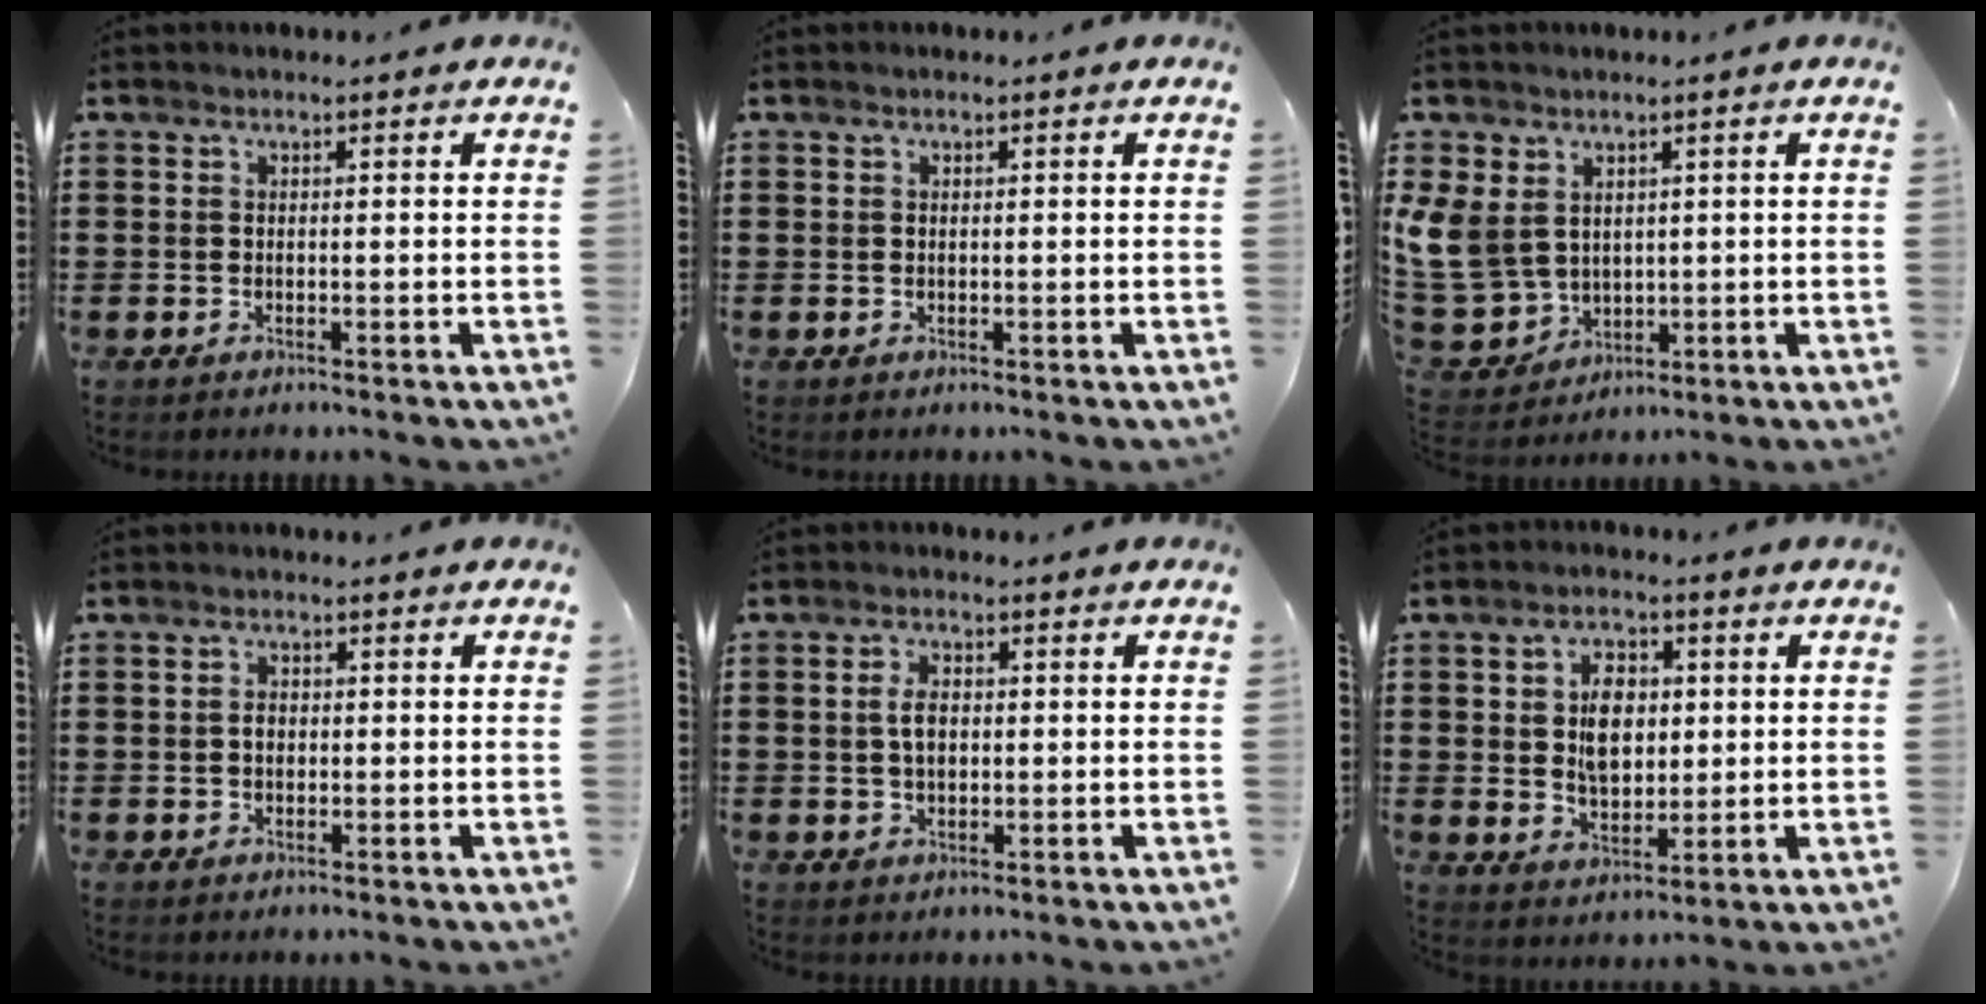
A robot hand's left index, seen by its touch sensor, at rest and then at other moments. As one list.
[{"total": 0.0}, {"total": 7.7, "force": [1.7, 6.7, 3.2], "torque": [-0.122, -0.002, 0.029]}, {"total": 1.7, "force": [0.0, 1.1, 1.3], "torque": [-0.027, 0.006, 0.000]}, {"total": 3.5, "force": [0.4, 1.9, 2.9], "torque": [-0.067, 0.005, 0.004]}, {"total": 6.6, "force": [1.2, 4.3, 4.9], "torque": [-0.089, 0.010, 0.016]}]